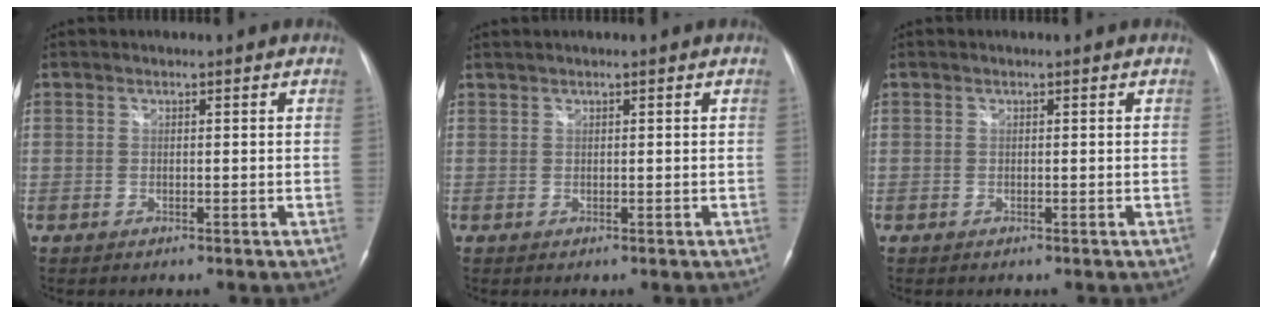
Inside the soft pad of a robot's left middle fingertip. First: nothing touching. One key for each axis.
{"total": 0.7, "fx": 0.6, "fy": -0.1, "fz": 0.2, "tx": -0.008, "ty": 0.011, "tz": 0.019}
{"total": 0.0}